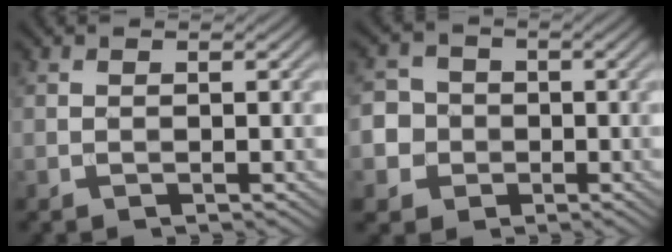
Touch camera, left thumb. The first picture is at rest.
{"total": 6.3, "force": [-1.4, 6.0, 1.5], "torque": [-0.049, 0.003, -0.053]}